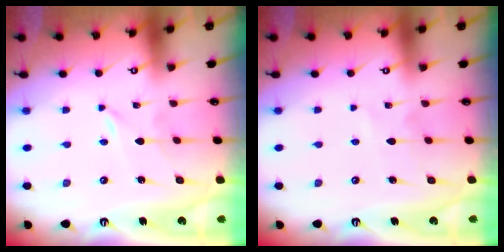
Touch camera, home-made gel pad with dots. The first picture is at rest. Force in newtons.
{"total": 4.1, "press": 4.1, "slide": 0.4}